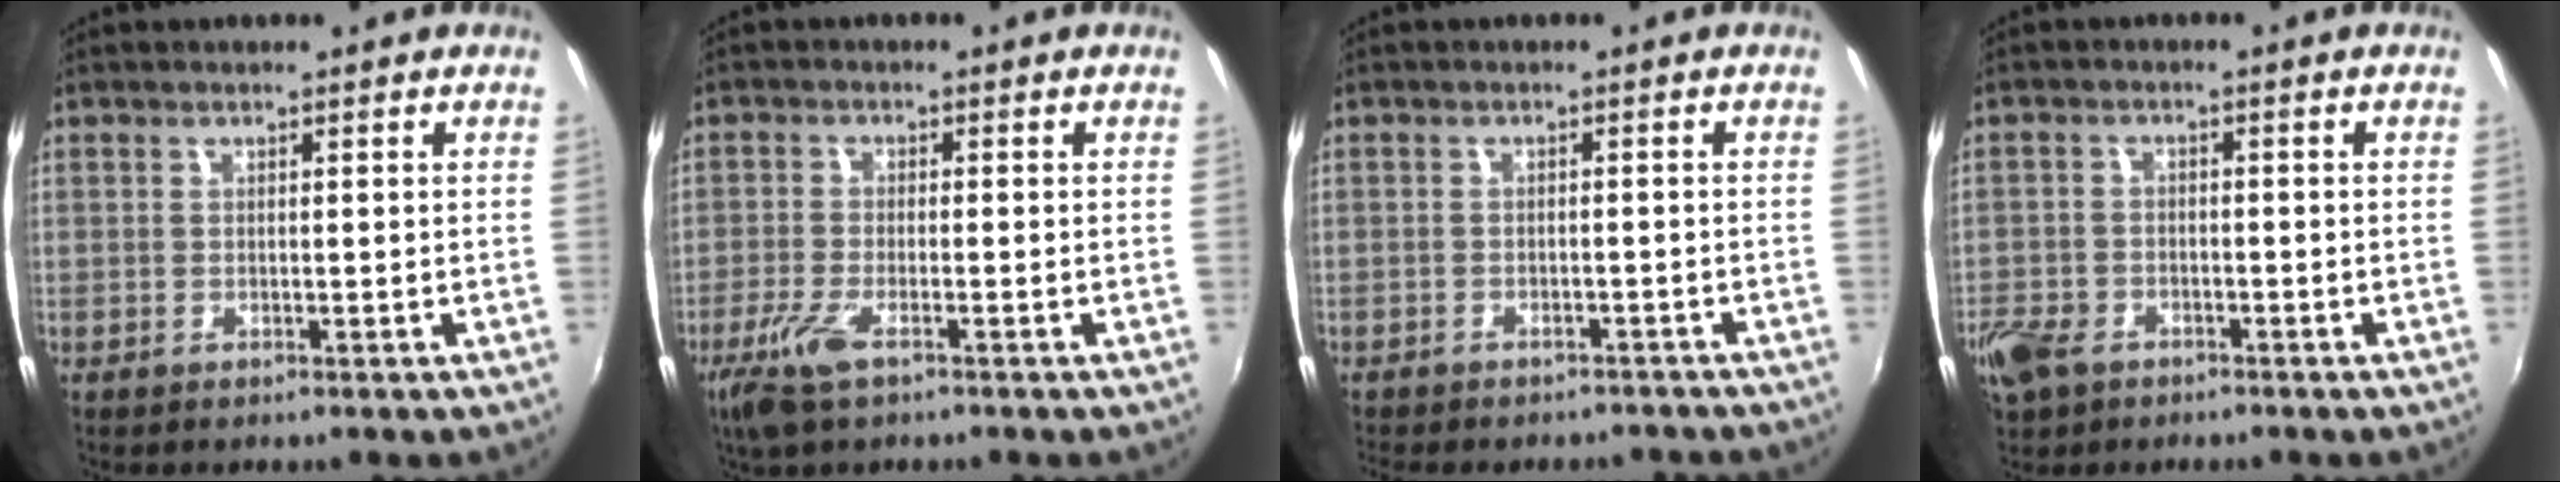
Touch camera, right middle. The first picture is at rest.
{"total": 6.1, "force": [-3.7, 1.6, 4.5], "torque": [-0.112, -0.016, -0.070]}
{"total": 9.0, "force": [-7.8, 3.0, 3.2], "torque": [-0.074, -0.014, -0.102]}
{"total": 9.2, "force": [-5.3, 6.4, 4.1], "torque": [-0.125, -0.008, -0.096]}